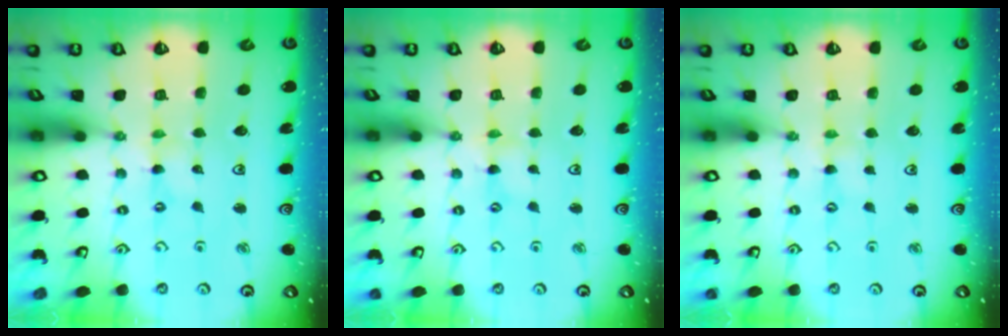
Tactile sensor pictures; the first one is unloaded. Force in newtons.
{"total": 1.1, "press": 1.1, "slide": 0.1}
{"total": 0.0}